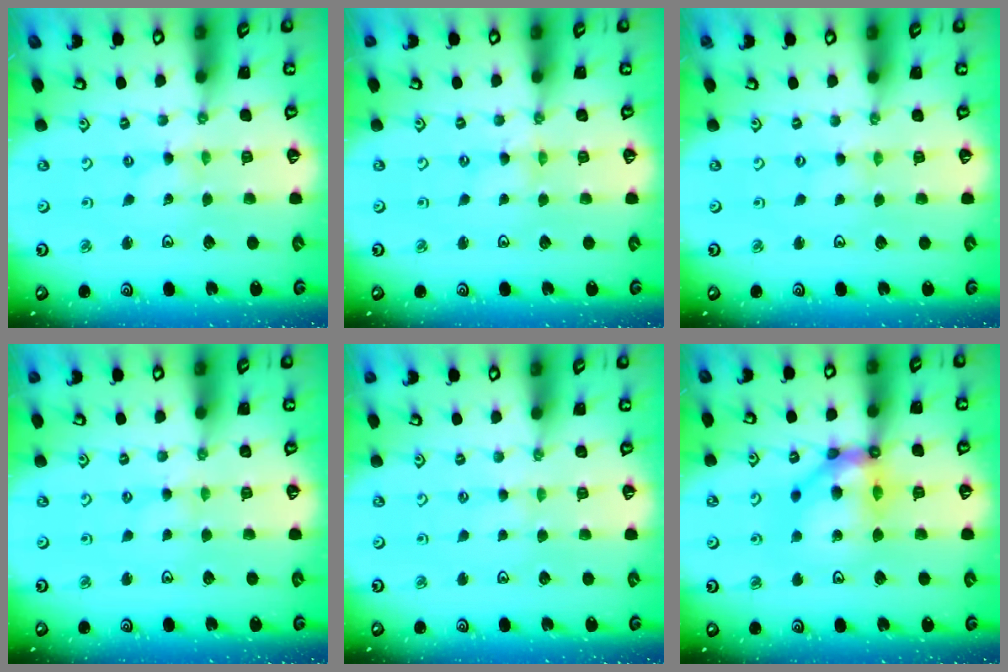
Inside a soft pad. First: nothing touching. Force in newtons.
{"total": 0.0}
{"total": 0.0}
{"total": 1.2, "press": 1.2, "slide": 0.3}
{"total": 1.0, "press": 1.0, "slide": 0.2}
{"total": 12.8, "press": 12.6, "slide": 2.3}